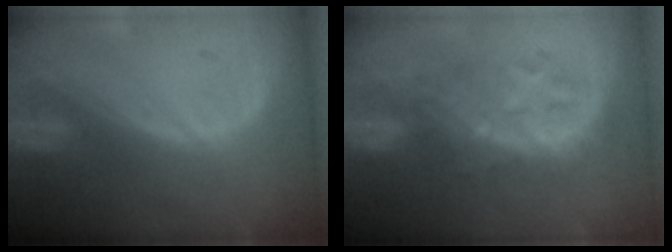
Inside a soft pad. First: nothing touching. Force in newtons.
{"total": 8.8, "press": 7.9, "slide": 4.0}